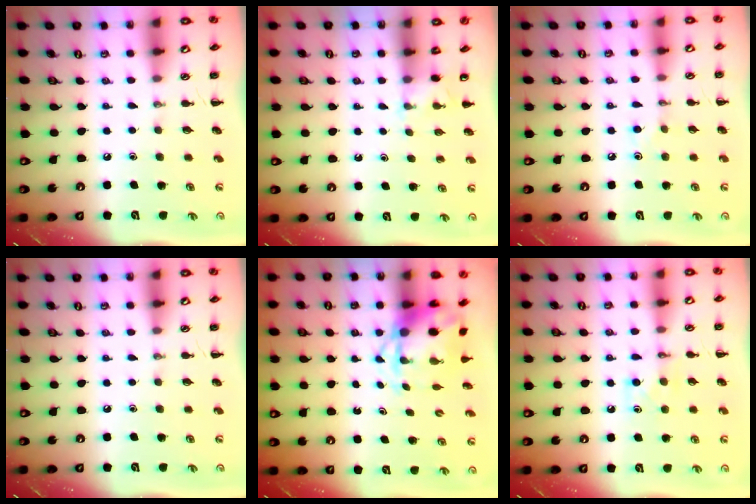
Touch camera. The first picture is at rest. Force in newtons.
{"total": 2.6, "press": 2.4, "slide": 1.0}
{"total": 3.9, "press": 3.8, "slide": 1.1}
{"total": 0.0}
{"total": 5.4, "press": 5.3, "slide": 0.7}
{"total": 5.1, "press": 4.9, "slide": 1.4}